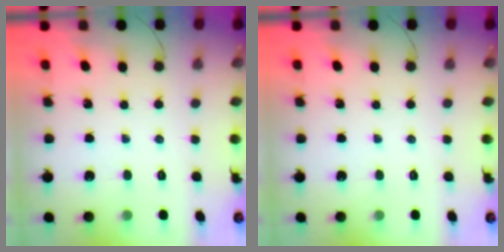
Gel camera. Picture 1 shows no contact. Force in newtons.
{"total": 0.0}